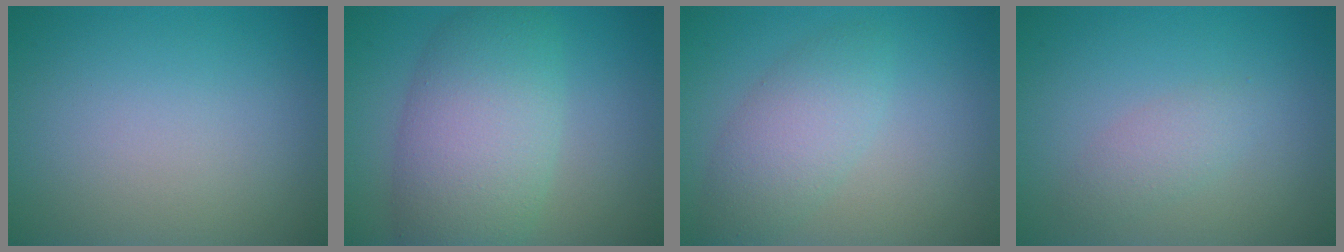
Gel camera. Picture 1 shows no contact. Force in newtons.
{"total": 8.0, "press": 8.0, "slide": 0.3}
{"total": 3.5, "press": 3.5, "slide": 0.1}
{"total": 1.6, "press": 1.6, "slide": 0.1}